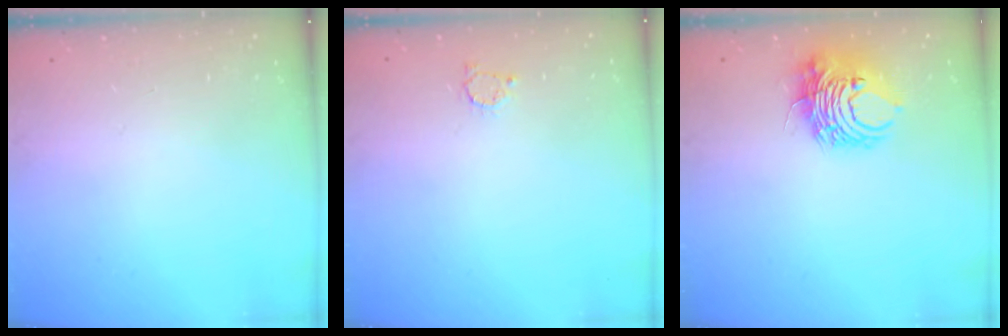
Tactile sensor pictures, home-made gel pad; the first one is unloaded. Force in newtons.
{"total": 2.5, "press": 2.5, "slide": 0.4}
{"total": 10.4, "press": 10.3, "slide": 1.3}